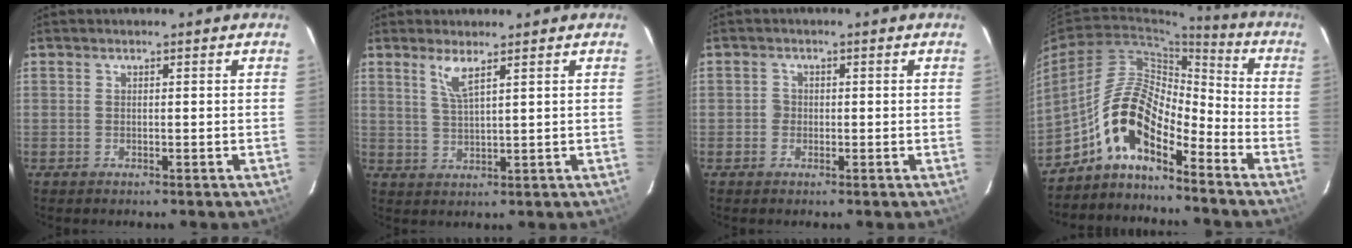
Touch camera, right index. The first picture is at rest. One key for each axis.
{"total": 3.7, "fx": 2.4, "fy": 0.1, "fz": 2.8, "tx": -0.059, "ty": -0.005, "tz": 0.047}
{"total": 1.5, "fx": -0.4, "fy": 1.5, "fz": 0.2, "tx": -0.001, "ty": 0.003, "tz": -0.007}
{"total": 11.2, "fx": -7.4, "fy": 4.0, "fz": 7.4, "tx": -0.146, "ty": 0.022, "tz": -0.149}